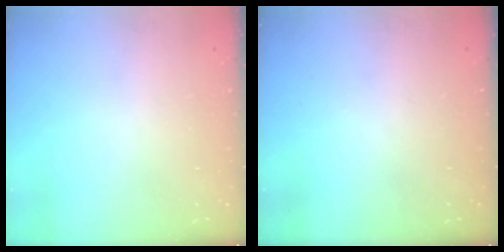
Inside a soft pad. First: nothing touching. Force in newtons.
{"total": 0.0}